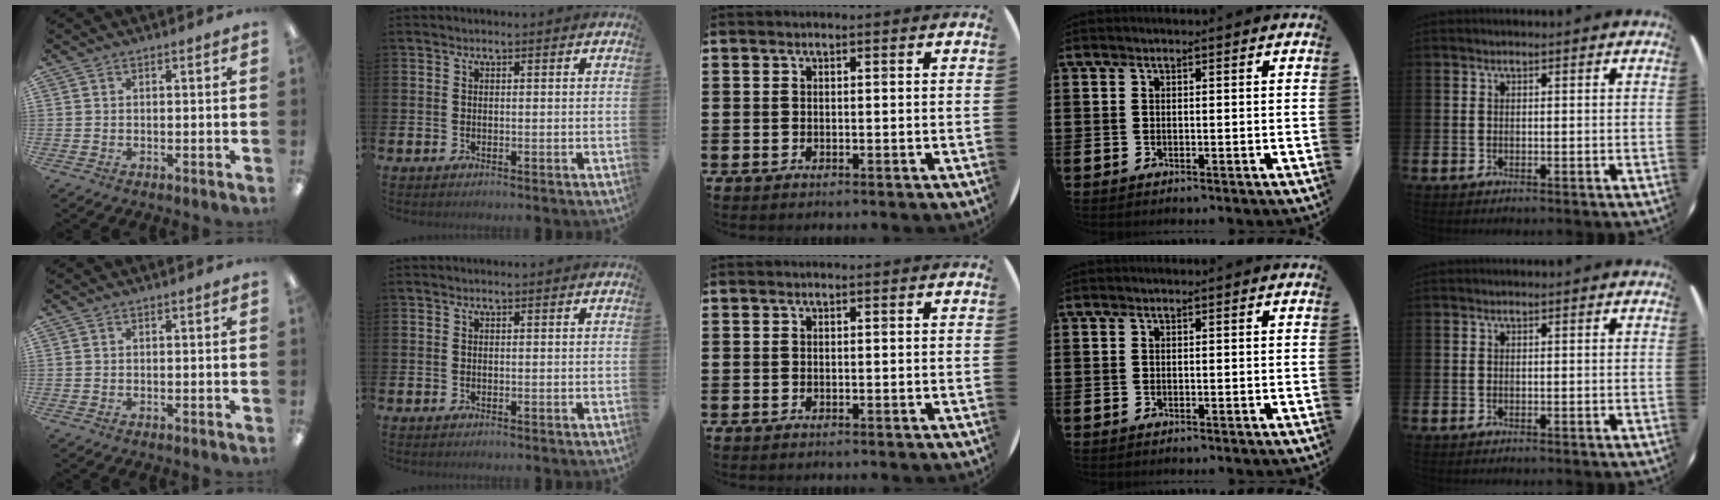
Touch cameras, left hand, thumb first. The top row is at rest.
{}